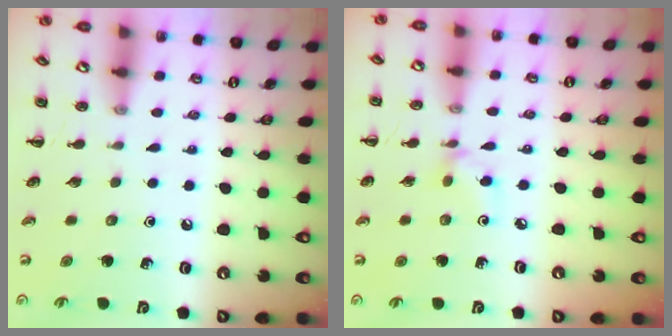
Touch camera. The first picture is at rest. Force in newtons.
{"total": 3.8, "press": 3.6, "slide": 1.4}